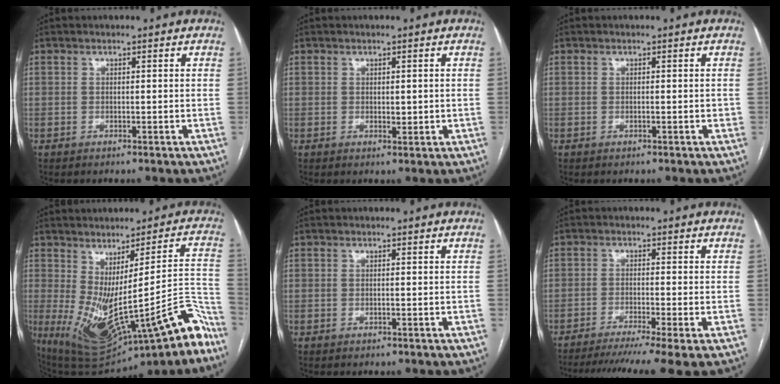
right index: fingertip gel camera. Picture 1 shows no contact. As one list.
[{"total": 1.5, "force": [0.1, 0.7, 1.3], "torque": [-0.020, -0.004, 0.004]}, {"total": 0.9, "force": [-0.2, 0.3, 0.8], "torque": [-0.013, 0.000, -0.002]}, {"total": 22.2, "force": [-12.4, 5.7, 17.5], "torque": [-0.190, 0.004, -0.159]}, {"total": 0.0}, {"total": 11.5, "force": [-8.9, -1.2, 7.2], "torque": [-0.105, -0.026, -0.136]}]